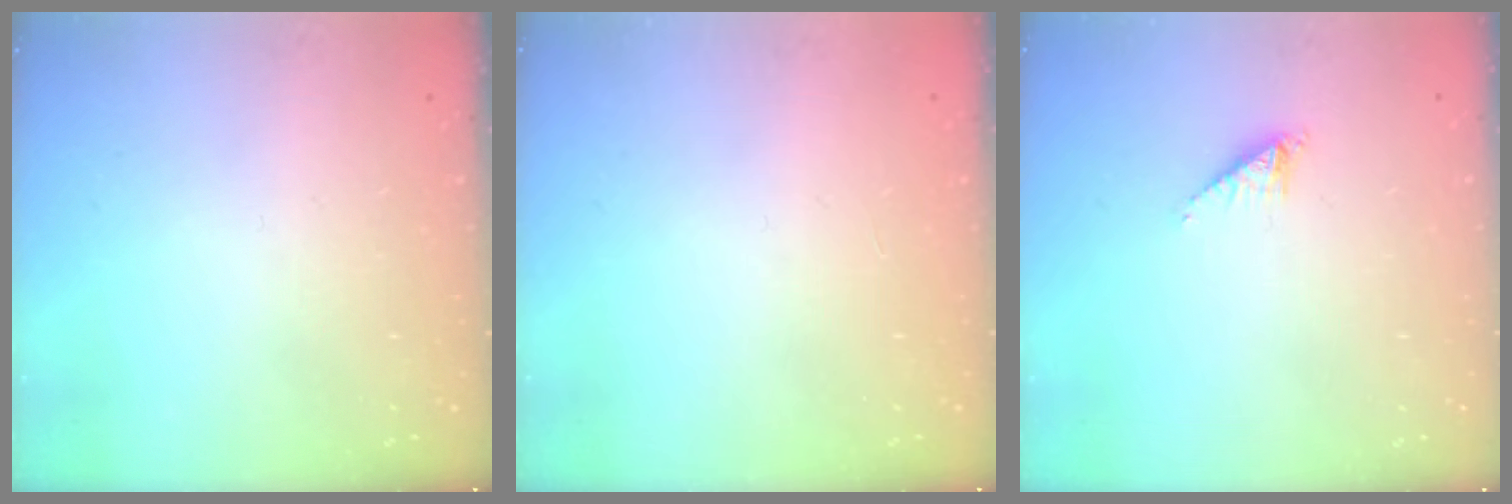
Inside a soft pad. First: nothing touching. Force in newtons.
{"total": 0.0}
{"total": 2.2, "press": 2.2, "slide": 0.3}